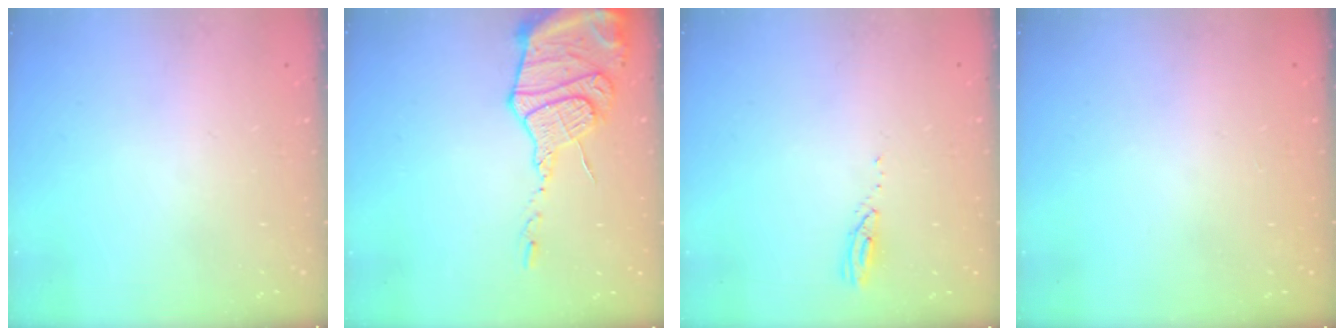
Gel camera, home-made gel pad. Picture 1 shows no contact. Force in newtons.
{"total": 16.4, "press": 16.3, "slide": 1.7}
{"total": 3.2, "press": 3.2, "slide": 0.2}
{"total": 0.0}